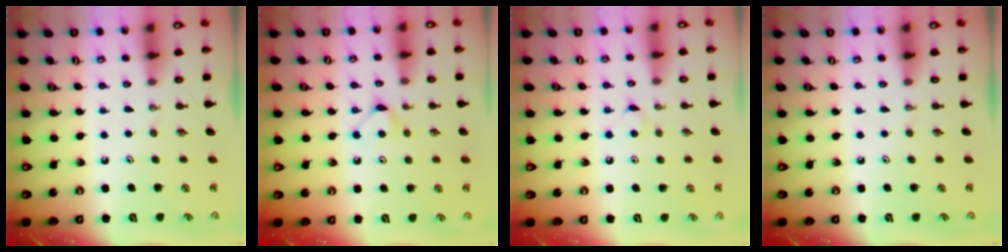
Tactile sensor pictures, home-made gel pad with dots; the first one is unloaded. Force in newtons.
{"total": 5.5, "press": 5.5, "slide": 0.8}
{"total": 3.8, "press": 3.8, "slide": 0.5}
{"total": 0.0}